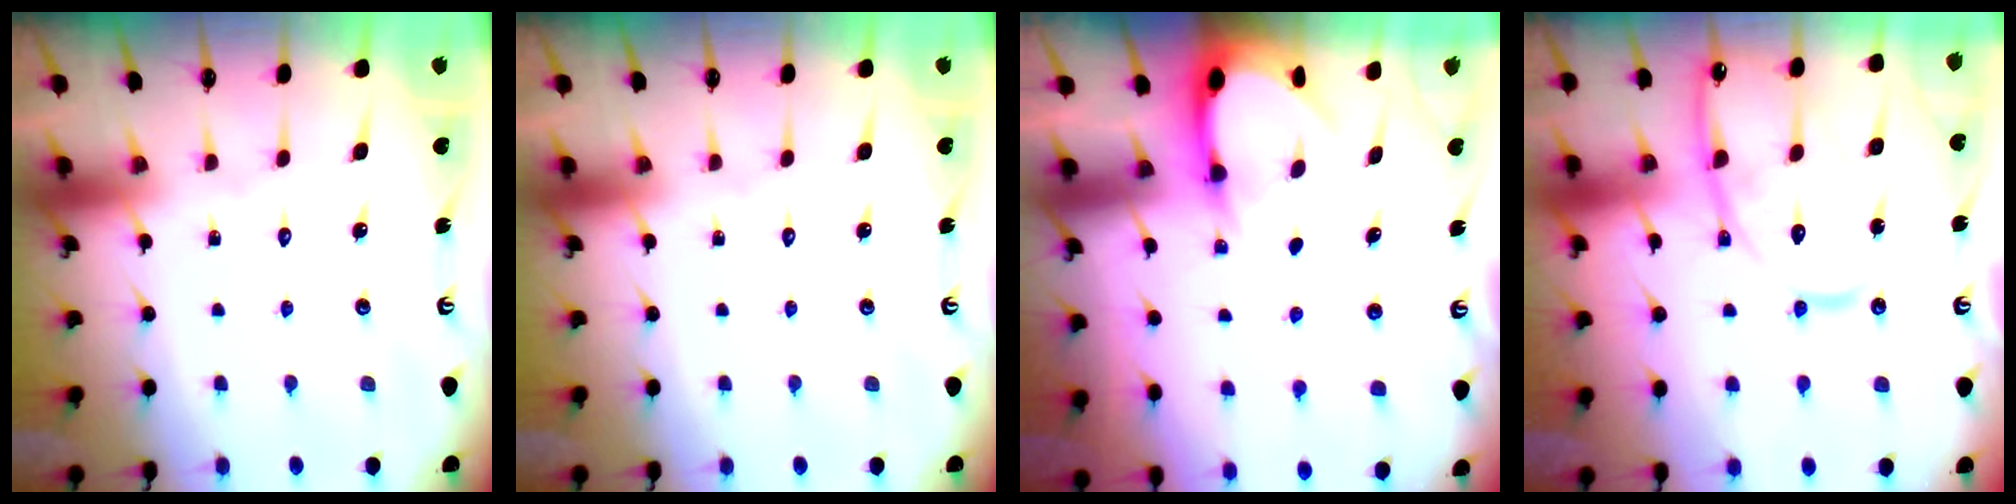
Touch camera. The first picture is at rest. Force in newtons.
{"total": 0.0}
{"total": 3.0, "press": 2.9, "slide": 0.2}
{"total": 14.2, "press": 14.2, "slide": 1.4}